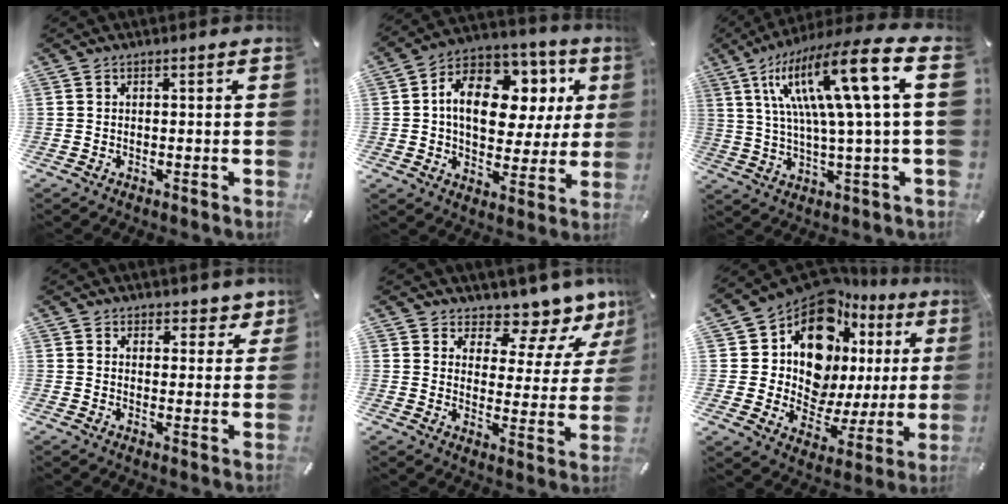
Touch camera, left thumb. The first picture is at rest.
{"total": 17.2, "force": [4.4, 11.4, 12.2], "torque": [-0.196, -0.011, 0.077]}
{"total": 20.6, "force": [7.0, 2.7, 19.2], "torque": [-0.367, -0.030, 0.087]}
{"total": 4.5, "force": [3.4, 2.9, 0.4], "torque": [0.019, -0.027, 0.056]}
{"total": 9.1, "force": [8.0, 3.6, 2.3], "torque": [-0.029, -0.086, 0.138]}
{"total": 18.5, "force": [9.8, 12.0, 10.1], "torque": [-0.183, -0.083, 0.170]}